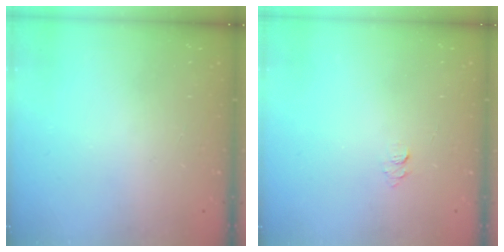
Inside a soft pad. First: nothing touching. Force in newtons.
{"total": 5.2, "press": 5.1, "slide": 0.5}